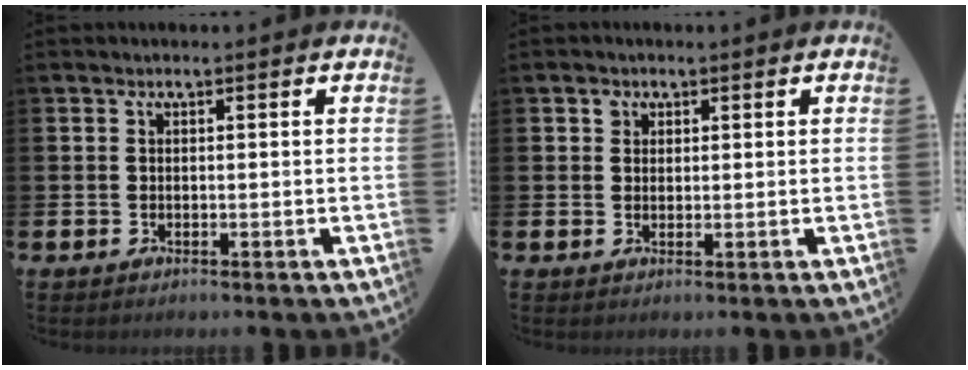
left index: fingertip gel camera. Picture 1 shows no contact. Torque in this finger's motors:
{"motor_torque": [0.15, -0.15, -0.01, 0.02]}